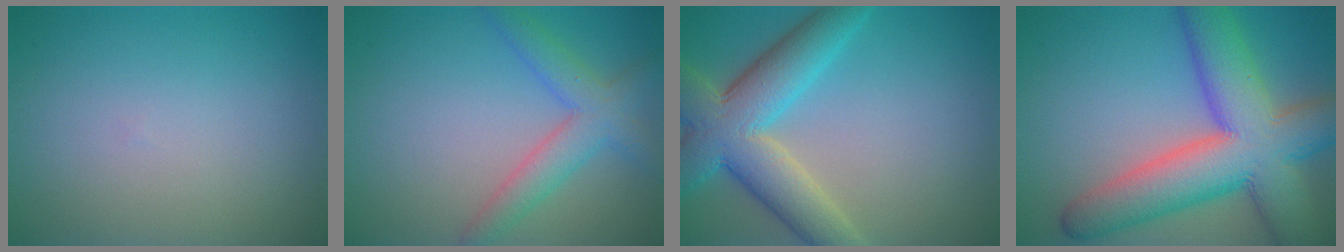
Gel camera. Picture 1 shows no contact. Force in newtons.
{"total": 4.1, "press": 4.1, "slide": 0.2}
{"total": 8.4, "press": 8.4, "slide": 0.4}
{"total": 12.3, "press": 12.3, "slide": 0.5}